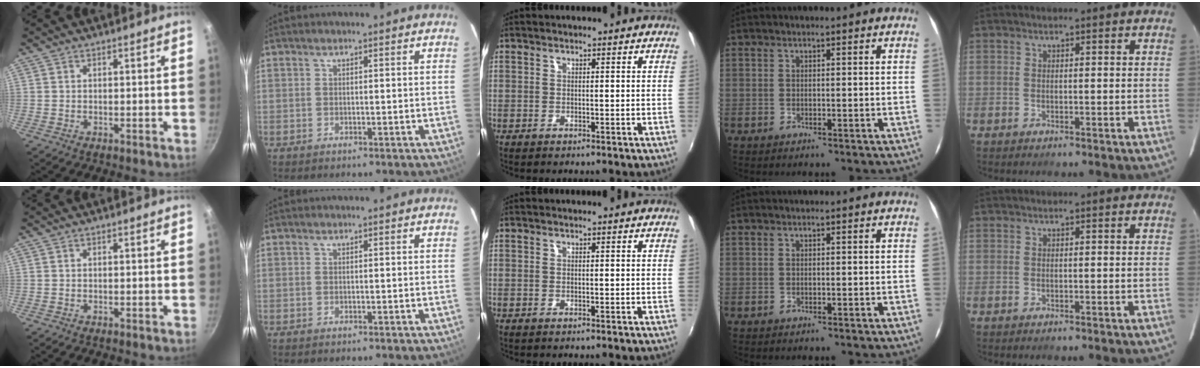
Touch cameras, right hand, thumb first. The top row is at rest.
{}